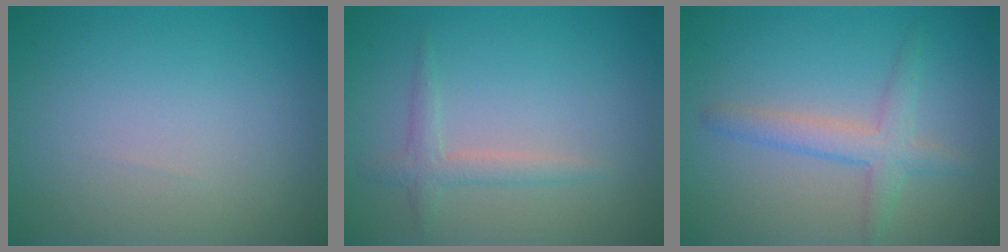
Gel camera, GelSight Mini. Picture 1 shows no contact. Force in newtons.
{"total": 1.7, "press": 1.7, "slide": 0.1}
{"total": 2.8, "press": 2.8, "slide": 0.2}